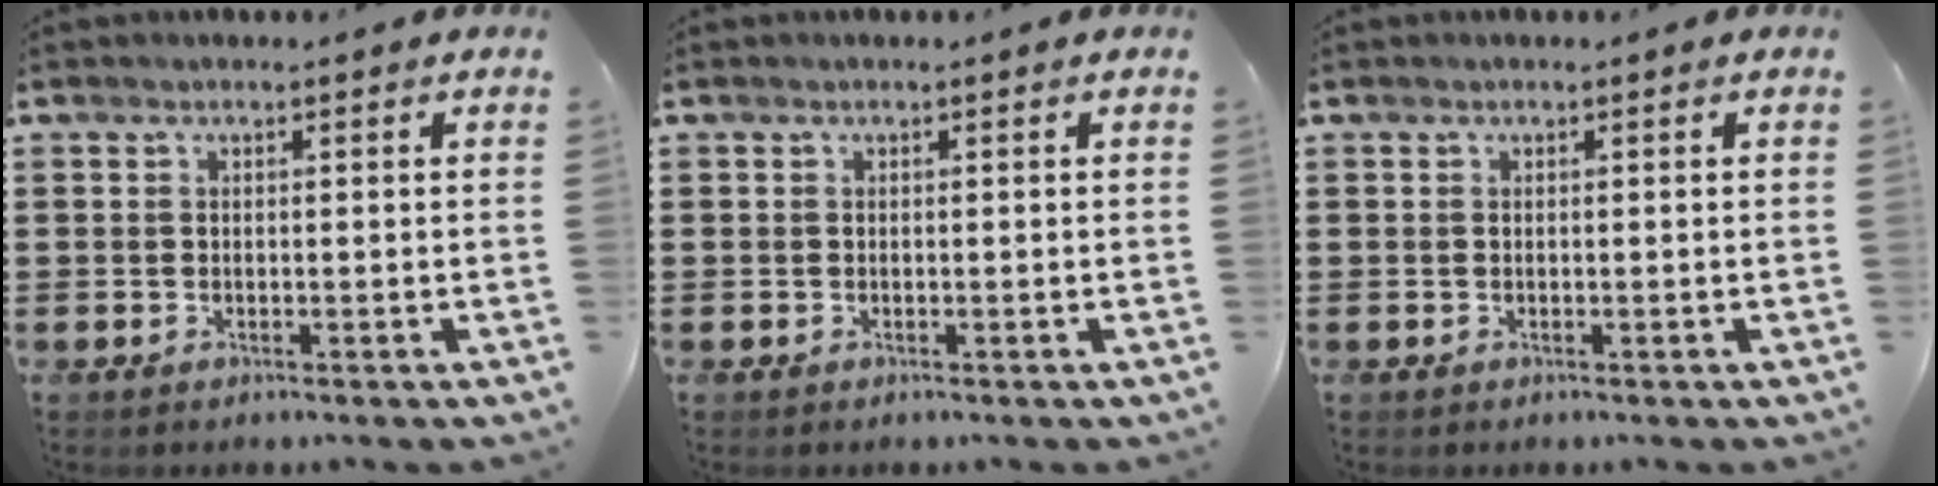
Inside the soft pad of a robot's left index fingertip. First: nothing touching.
{"total": 0.0}
{"total": 0.0}